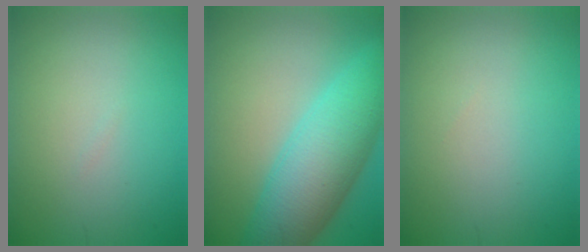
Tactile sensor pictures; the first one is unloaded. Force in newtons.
{"total": 9.1, "press": 9.1, "slide": 0.1}
{"total": 0.0}